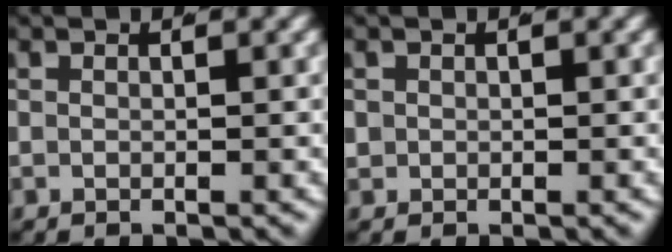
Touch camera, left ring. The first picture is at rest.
{"total": 1.1, "force": [-0.1, 1.1, 0.3], "torque": [-0.016, -0.009, 0.005]}